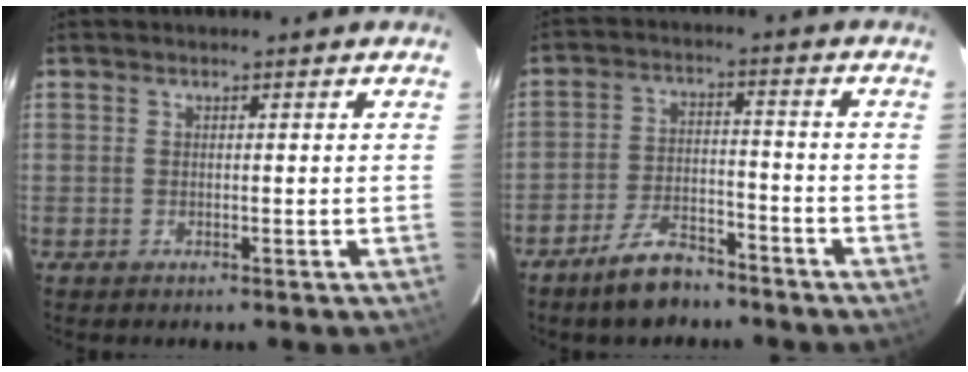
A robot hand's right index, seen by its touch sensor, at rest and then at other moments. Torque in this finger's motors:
{"motor_torque": [0.64, -0.66, 0.14, 0.03]}